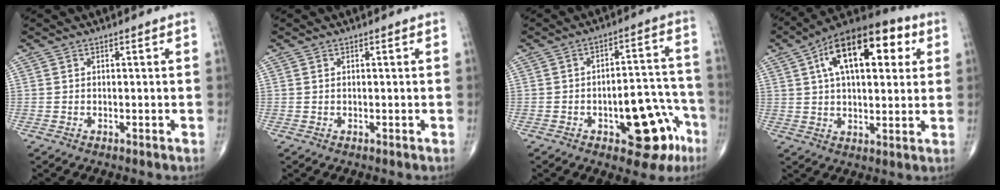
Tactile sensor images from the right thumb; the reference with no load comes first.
{"total": 0.0}
{"total": 13.7, "force": [-6.1, 6.3, 10.5], "torque": [-0.091, 0.047, -0.073]}
{"total": 19.8, "force": [6.5, 9.6, 16.0], "torque": [-0.226, 0.018, 0.096]}